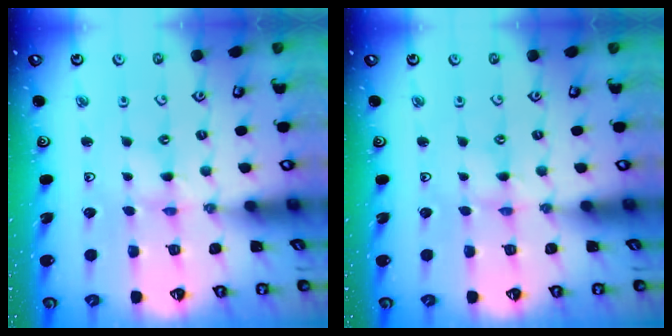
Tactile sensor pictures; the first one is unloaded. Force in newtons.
{"total": 1.1, "press": 1.1, "slide": 0.1}